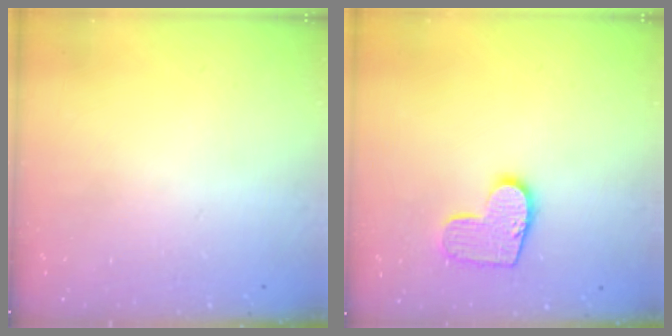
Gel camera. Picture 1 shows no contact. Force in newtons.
{"total": 10.2, "press": 10.2, "slide": 0.2}